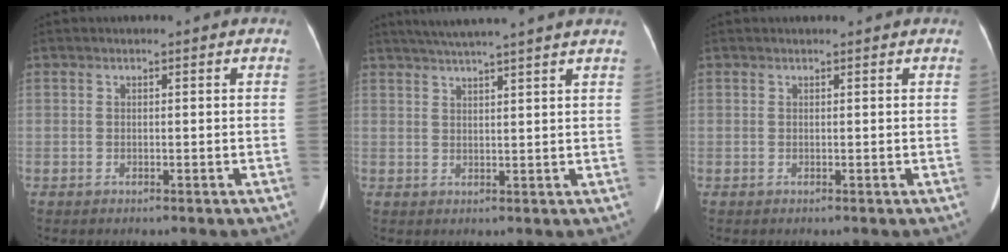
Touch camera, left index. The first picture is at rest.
{"total": 10.6, "force": [9.0, -1.4, 5.4], "torque": [-0.089, 0.025, 0.114]}
{"total": 1.5, "force": [1.5, 0.0, 0.4], "torque": [-0.007, 0.017, 0.022]}